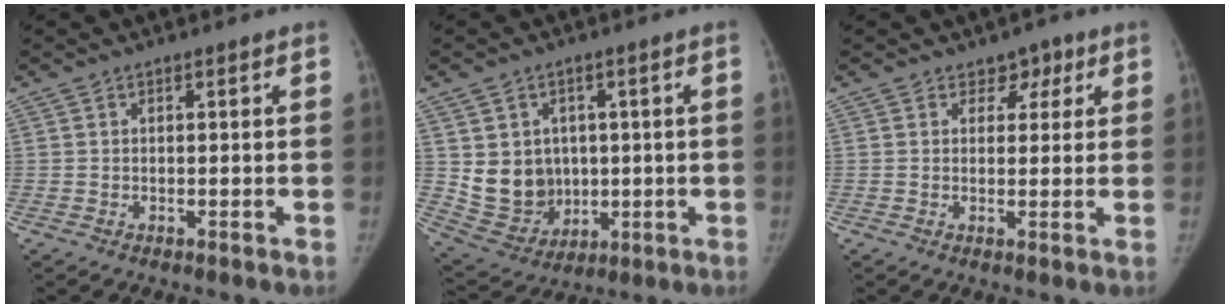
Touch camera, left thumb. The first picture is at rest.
{"total": 11.1, "force": [1.2, 9.5, 5.4], "torque": [-0.054, -0.011, 0.050]}
{"total": 3.4, "force": [1.9, 2.5, 1.2], "torque": [0.011, -0.008, 0.024]}